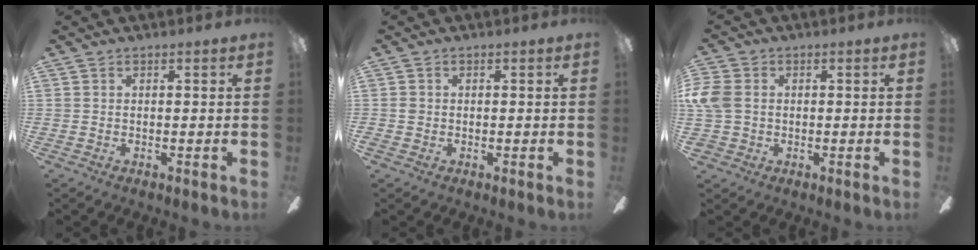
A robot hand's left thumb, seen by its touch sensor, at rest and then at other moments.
{"total": 1.4, "force": [-0.5, 1.2, 0.6], "torque": [-0.010, 0.006, -0.011]}
{"total": 7.8, "force": [0.4, 6.3, 4.6], "torque": [-0.119, 0.012, 0.009]}